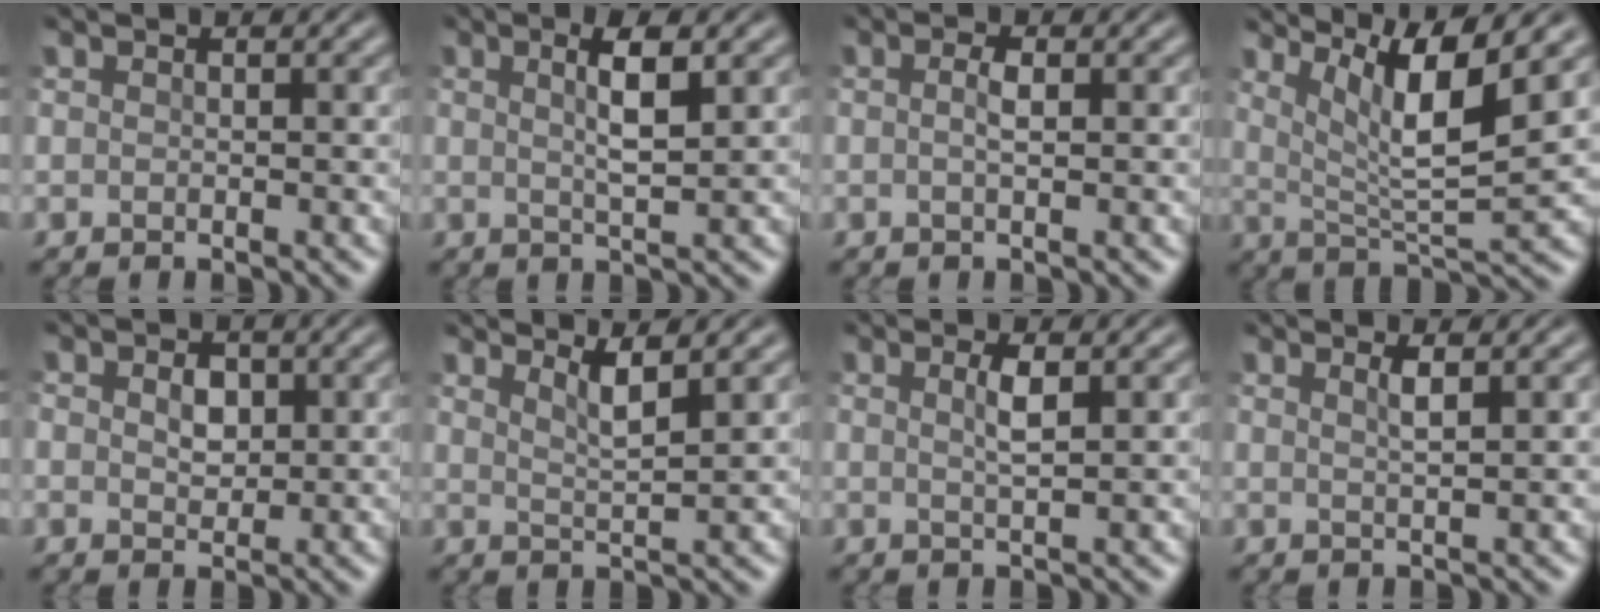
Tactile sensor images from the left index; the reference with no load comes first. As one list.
[{"total": 3.2, "force": [0.7, 0.7, 3.1], "torque": [-0.050, 0.001, 0.012]}, {"total": 1.2, "force": [-0.2, 0.3, 1.1], "torque": [-0.020, -0.002, -0.004]}, {"total": 7.4, "force": [3.6, 1.6, 6.3], "torque": [-0.104, -0.003, 0.068]}, {"total": 1.7, "force": [0.0, 1.4, 1.1], "torque": [-0.024, -0.003, 0.000]}, {"total": 2.3, "force": [1.5, 0.4, 1.7], "torque": [-0.018, -0.003, 0.025]}, {"total": 1.6, "force": [0.2, 0.3, 1.5], "torque": [-0.029, -0.001, 0.002]}, {"total": 1.3, "force": [0.4, 0.4, 1.2], "torque": [-0.014, 0.002, 0.004]}]